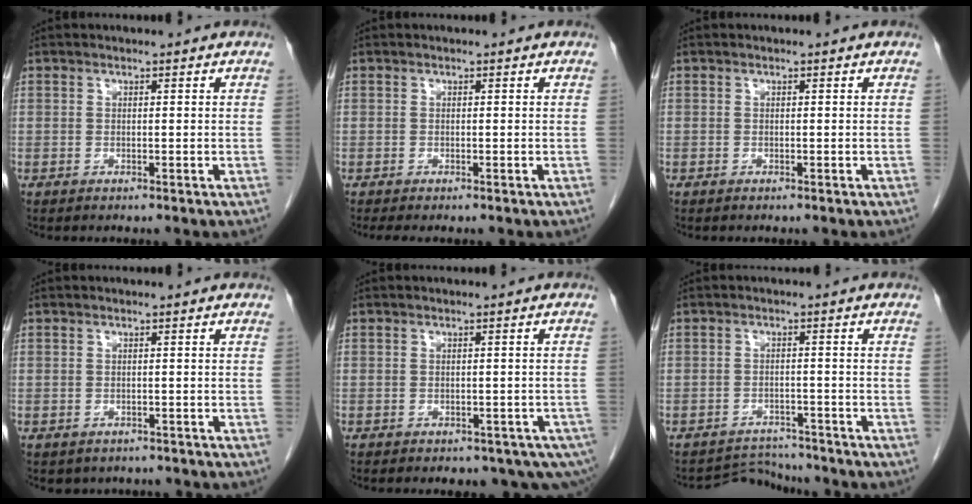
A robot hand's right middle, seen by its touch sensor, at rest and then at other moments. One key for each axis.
{"total": 0.8, "fx": -0.7, "fy": -0.1, "fz": 0.5, "tx": -0.007, "ty": -0.004, "tz": -0.009}
{"total": 0.0}
{"total": 3.1, "fx": -2.5, "fy": 1.7, "fz": 0.4, "tx": -0.008, "ty": 0.004, "tz": -0.029}
{"total": 10.0, "fx": -7.1, "fy": 4.5, "fz": 5.5, "tx": -0.079, "ty": -0.006, "tz": -0.076}
{"total": 4.0, "fx": -3.7, "fy": 0.2, "fz": -1.6, "tx": 0.028, "ty": 0.004, "tz": -0.054}